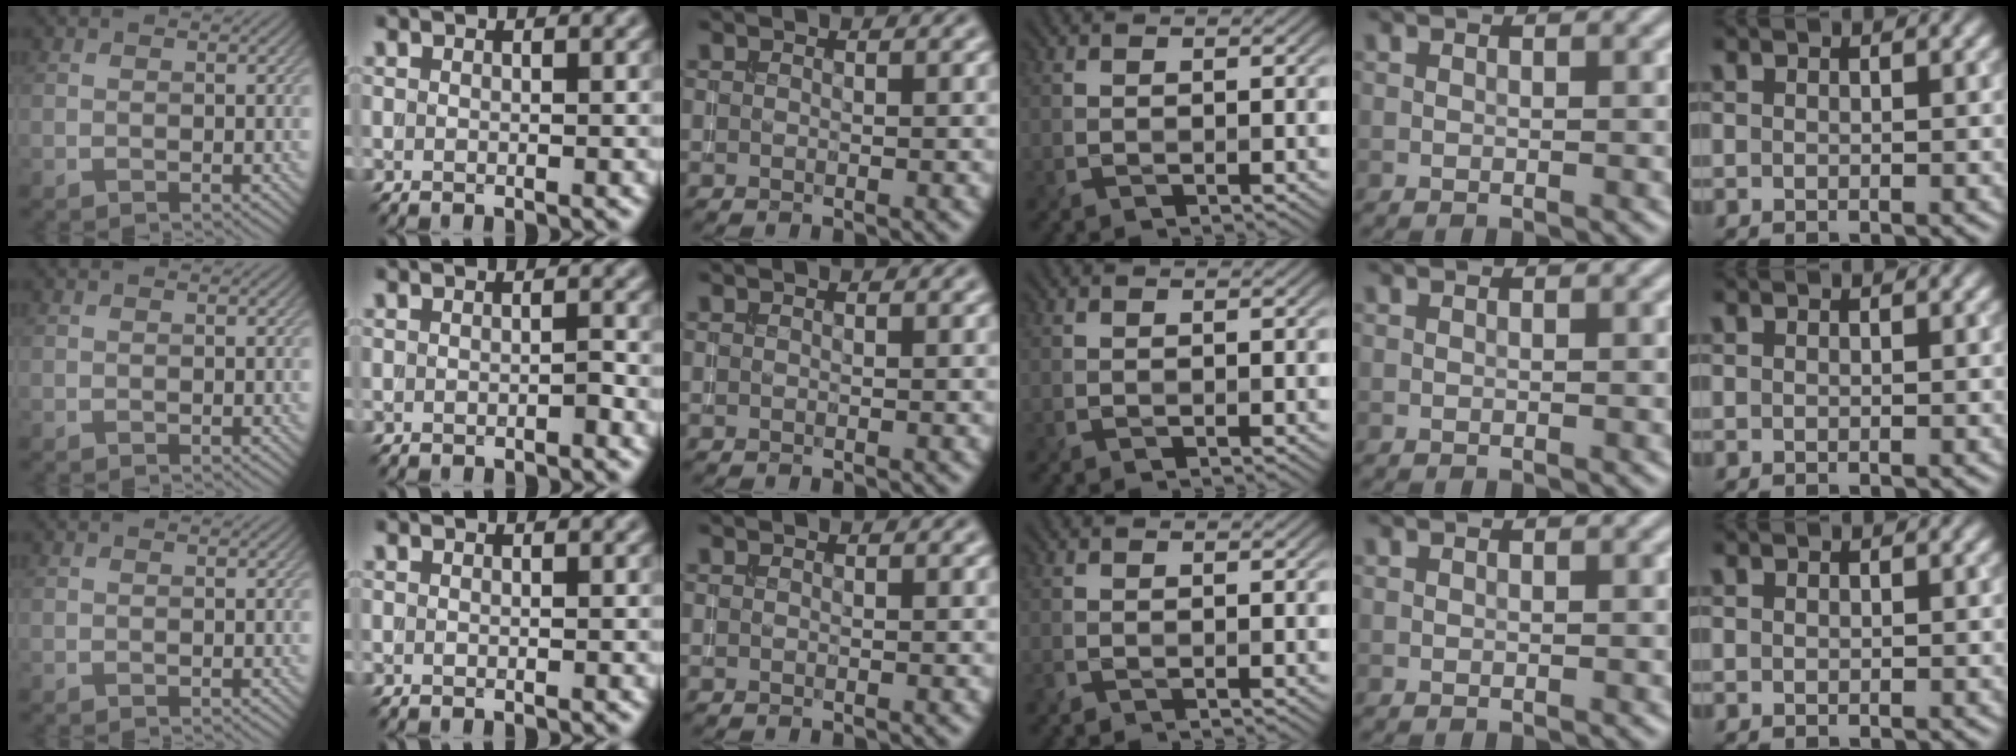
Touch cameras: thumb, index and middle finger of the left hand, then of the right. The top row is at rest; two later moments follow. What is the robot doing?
{"motion": "extract", "object": "drawer"}